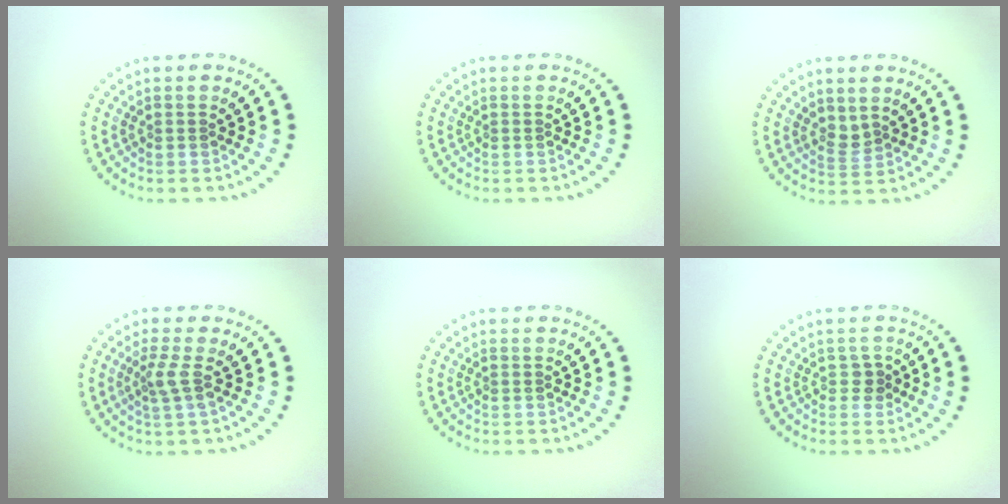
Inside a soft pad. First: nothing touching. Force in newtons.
{"total": 0.0}
{"total": 1.5, "press": 1.1, "slide": 1.0}
{"total": 1.8, "press": 1.4, "slide": 1.2}
{"total": 0.0}
{"total": 1.0, "press": 0.9, "slide": 0.5}